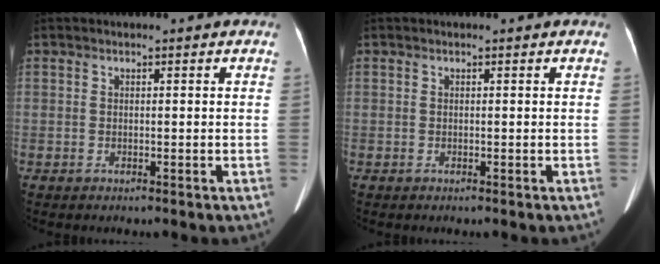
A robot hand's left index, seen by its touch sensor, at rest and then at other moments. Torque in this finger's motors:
{"motor_torque": [0.05, 0.05, 0.03, 0.02]}